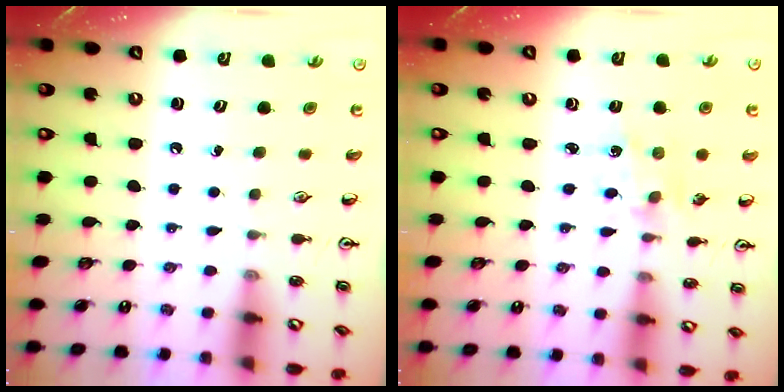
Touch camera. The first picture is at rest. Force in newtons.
{"total": 1.1, "press": 1.1, "slide": 0.2}